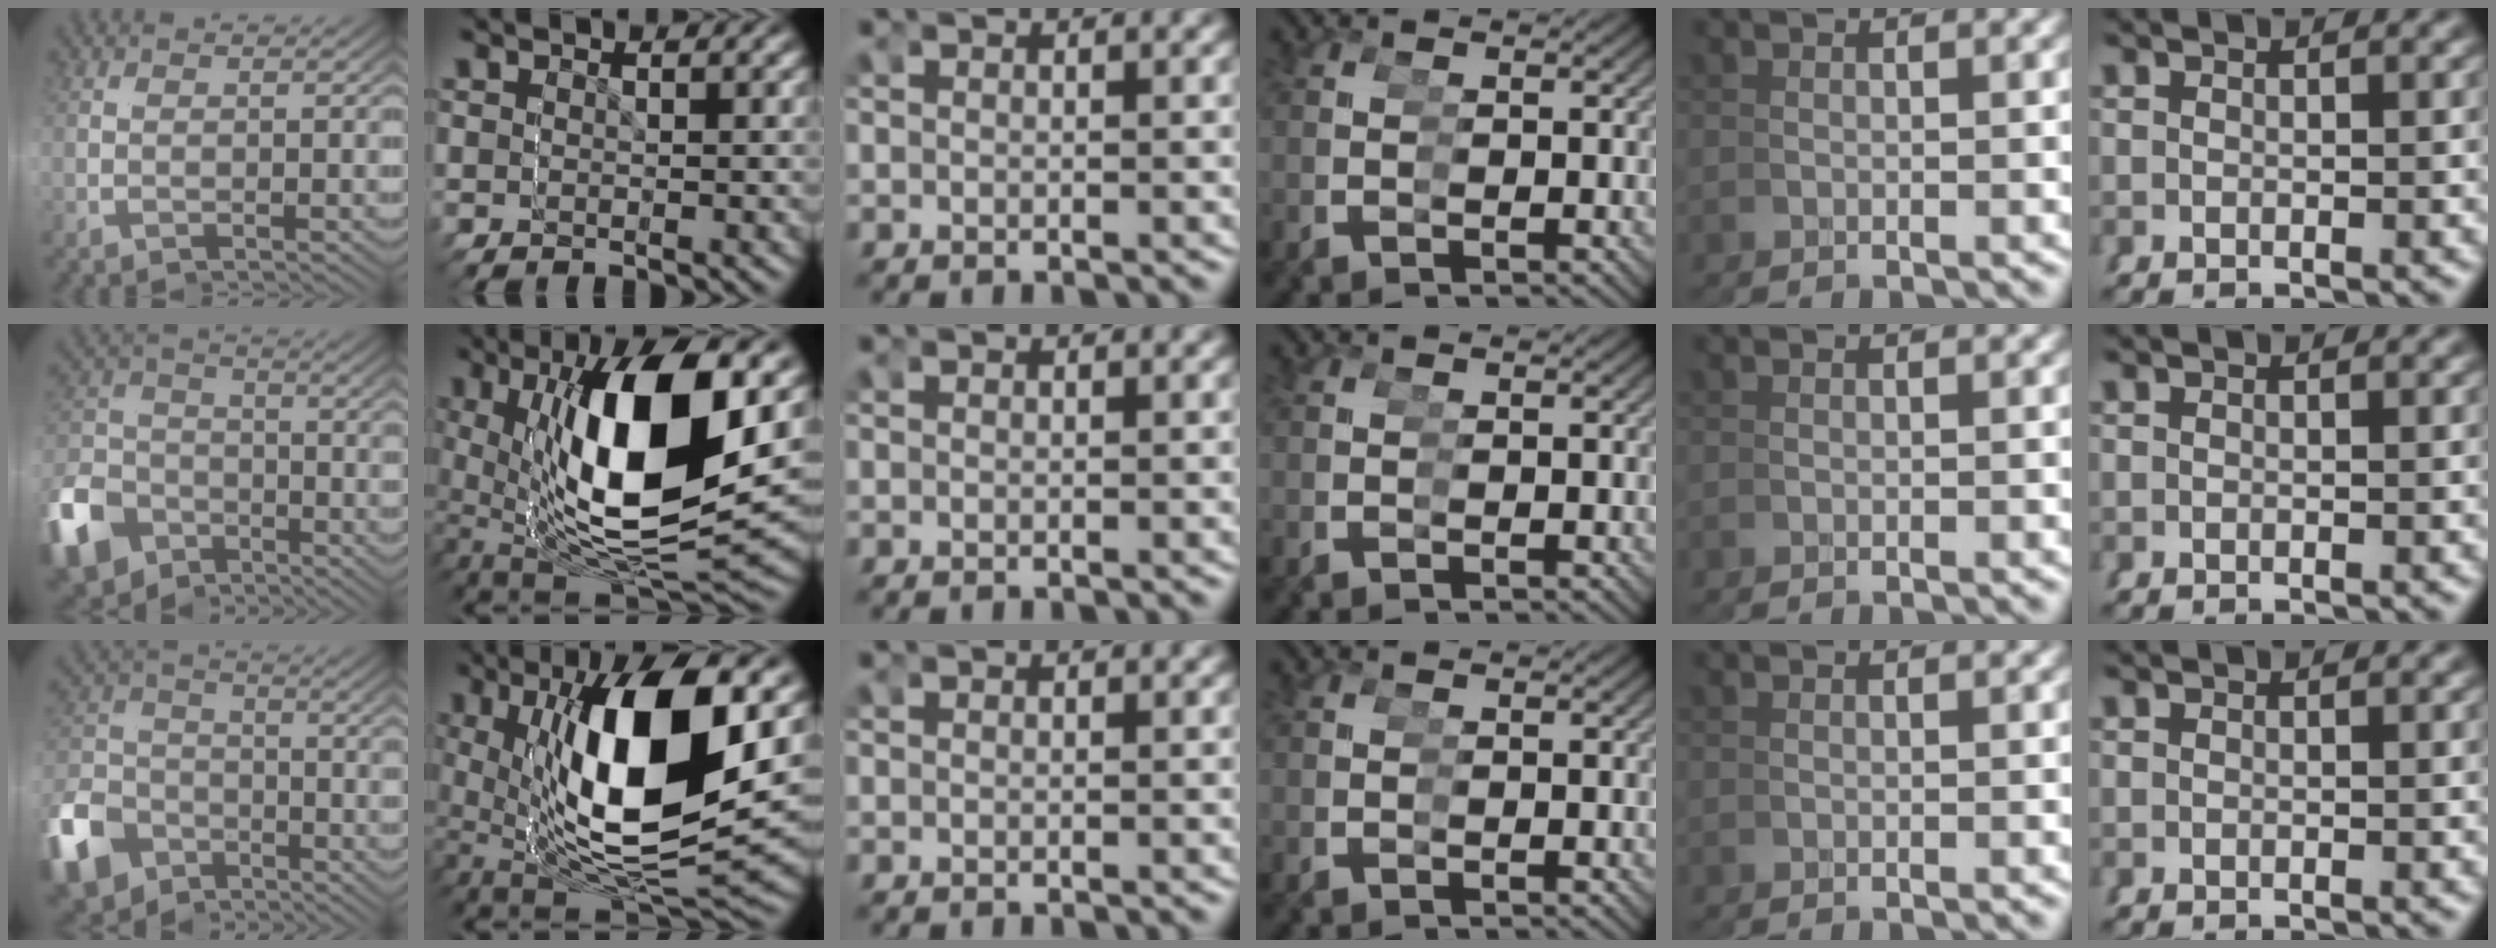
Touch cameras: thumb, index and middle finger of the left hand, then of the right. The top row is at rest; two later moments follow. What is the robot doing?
{"motion": "grasp_and_lifting", "object": "markers"}